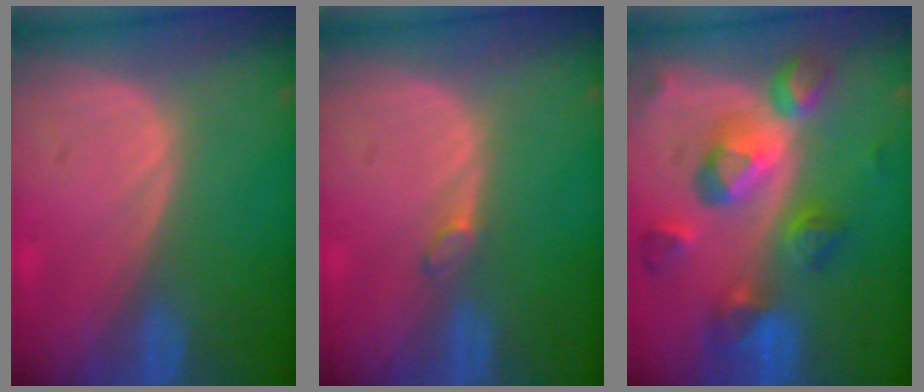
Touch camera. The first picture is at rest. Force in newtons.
{"total": 1.2, "press": 1.1, "slide": 0.2}
{"total": 10.4, "press": 9.3, "slide": 4.7}